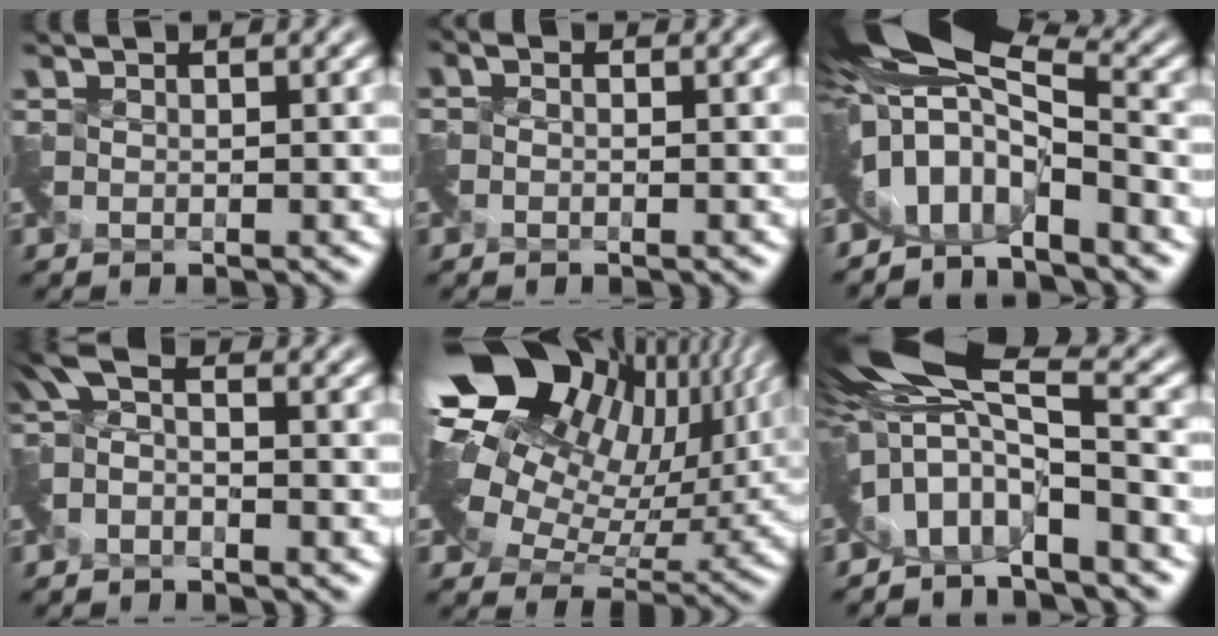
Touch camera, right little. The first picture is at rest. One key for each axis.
{"total": 1.2, "fx": -1.0, "fy": -0.1, "fz": -0.8, "tx": 0.012, "ty": -0.010, "tz": -0.016}
{"total": 9.6, "fx": -0.6, "fy": 4.8, "fz": 8.4, "tx": -0.154, "ty": 0.000, "tz": -0.021}
{"total": 1.9, "fx": -1.0, "fy": 0.9, "fz": 1.3, "tx": -0.030, "ty": -0.006, "tz": -0.027}
{"total": 16.8, "fx": 7.3, "fy": 10.4, "fz": 11.0, "tx": -0.196, "ty": 0.028, "tz": 0.124}
{"total": 6.3, "fx": -0.8, "fy": 2.7, "fz": 5.6, "tx": -0.097, "ty": 0.000, "tz": -0.028}